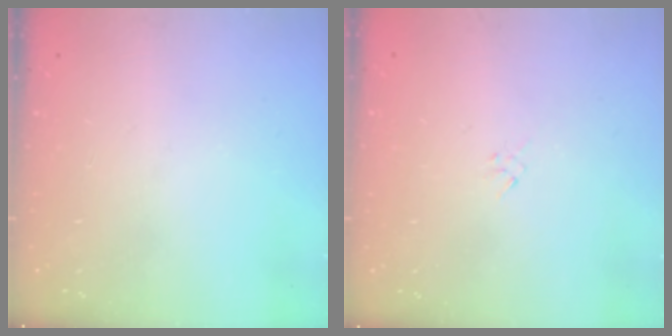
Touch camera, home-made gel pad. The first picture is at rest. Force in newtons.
{"total": 1.3, "press": 1.3, "slide": 0.4}